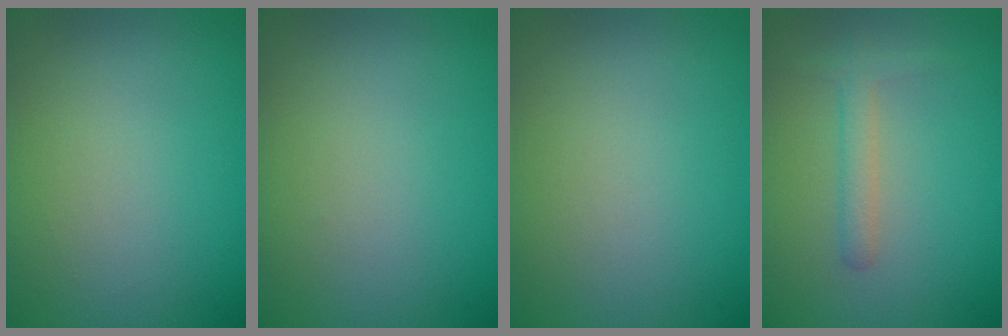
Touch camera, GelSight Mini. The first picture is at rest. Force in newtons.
{"total": 0.0}
{"total": 0.0}
{"total": 1.8, "press": 1.8, "slide": 0.1}